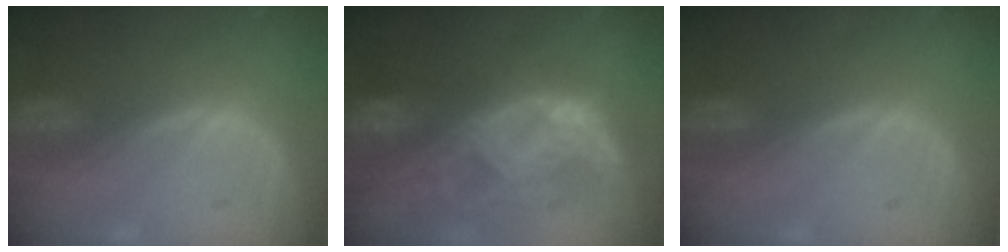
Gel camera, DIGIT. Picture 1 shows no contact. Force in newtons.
{"total": 9.6, "press": 8.9, "slide": 3.8}
{"total": 0.0}